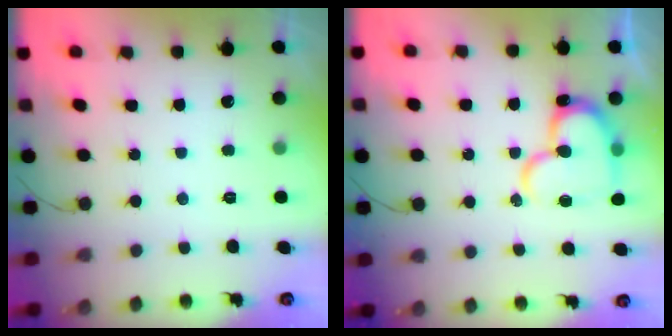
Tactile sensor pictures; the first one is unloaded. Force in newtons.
{"total": 17.2, "press": 17.2, "slide": 1.5}